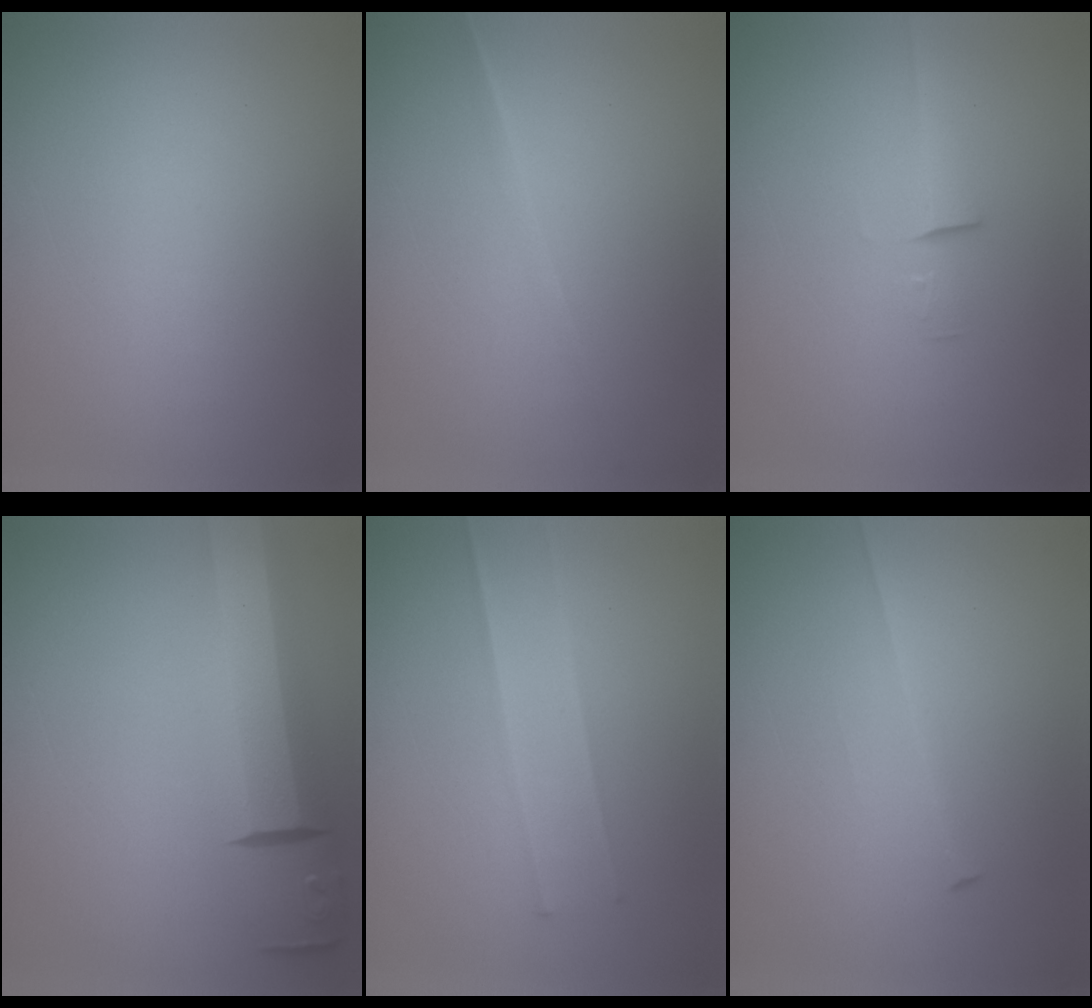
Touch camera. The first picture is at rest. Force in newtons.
{"total": 2.1}
{"total": 2.3}
{"total": 8.5}
{"total": 2.4}
{"total": 1.6}